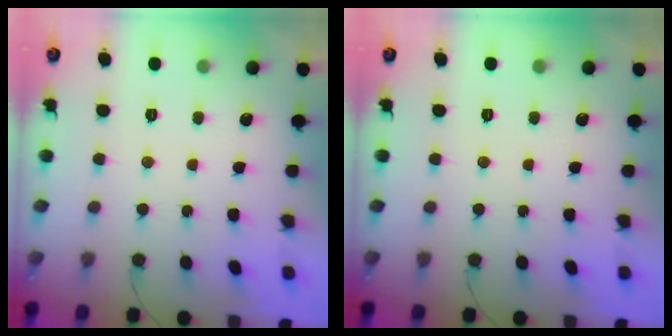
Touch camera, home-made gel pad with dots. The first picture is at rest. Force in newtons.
{"total": 0.0}